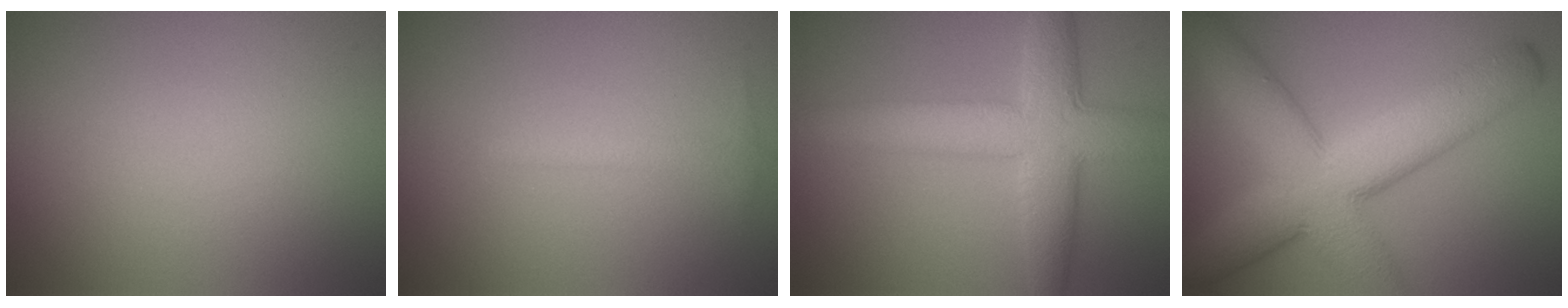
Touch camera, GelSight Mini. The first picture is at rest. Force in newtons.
{"total": 1.1, "press": 1.1, "slide": 0.0}
{"total": 6.5, "press": 6.5, "slide": 0.2}
{"total": 10.7, "press": 10.7, "slide": 0.6}